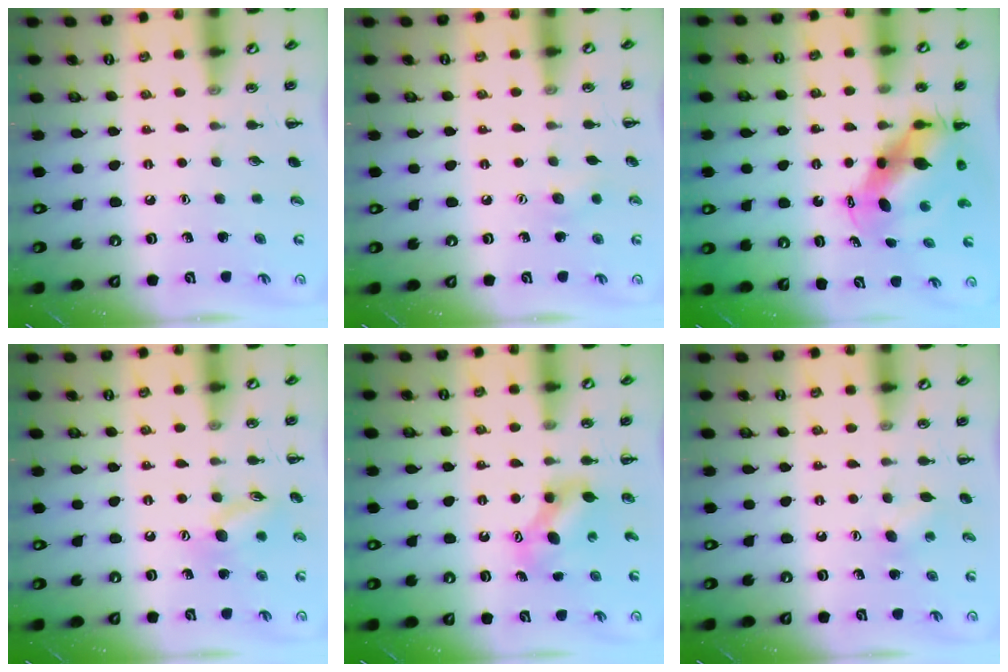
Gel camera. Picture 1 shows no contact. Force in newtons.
{"total": 6.6, "press": 6.5, "slide": 1.4}
{"total": 7.8, "press": 7.6, "slide": 1.8}
{"total": 10.7, "press": 10.6, "slide": 1.5}
{"total": 7.1, "press": 7.1, "slide": 0.4}
{"total": 4.6, "press": 4.5, "slide": 1.2}